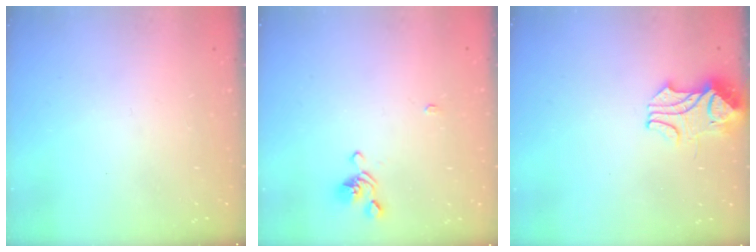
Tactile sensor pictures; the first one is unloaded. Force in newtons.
{"total": 0.8, "press": 0.8, "slide": 0.4}
{"total": 2.2, "press": 2.0, "slide": 0.9}